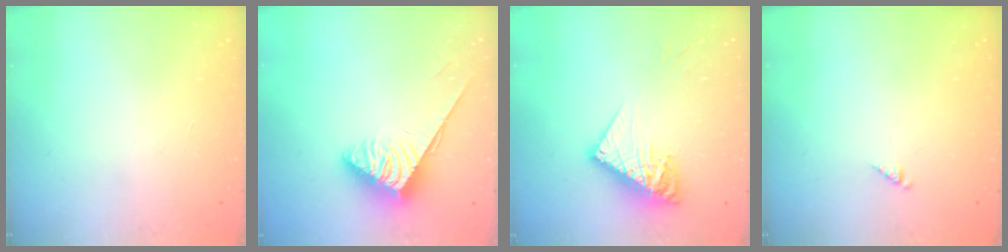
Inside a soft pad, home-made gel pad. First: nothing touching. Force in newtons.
{"total": 3.7, "press": 3.6, "slide": 0.5}
{"total": 12.4, "press": 12.4, "slide": 1.3}
{"total": 0.8, "press": 0.8, "slide": 0.2}